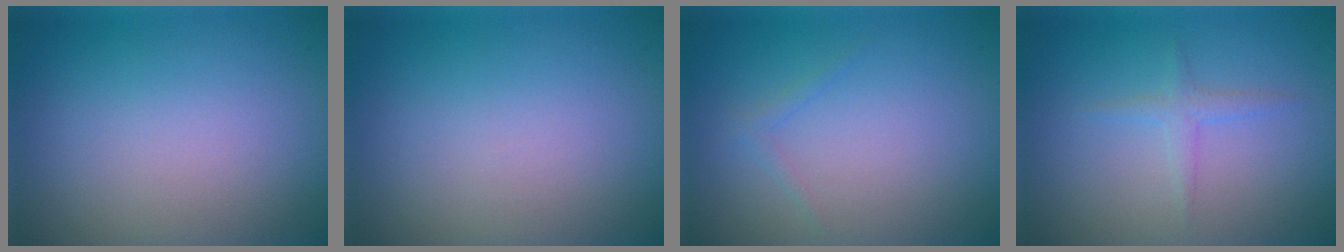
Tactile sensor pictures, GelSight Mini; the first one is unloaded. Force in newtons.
{"total": 0.0}
{"total": 0.7, "press": 0.7, "slide": 0.1}
{"total": 1.2, "press": 1.2, "slide": 0.0}